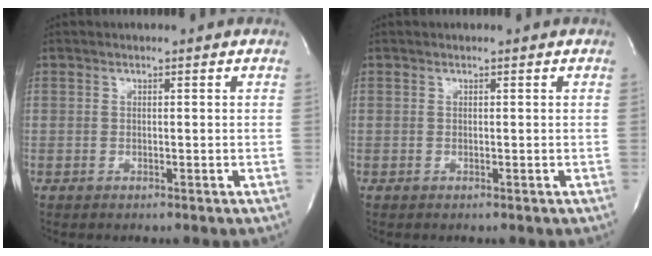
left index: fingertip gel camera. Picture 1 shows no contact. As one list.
[{"total": 0.0}]